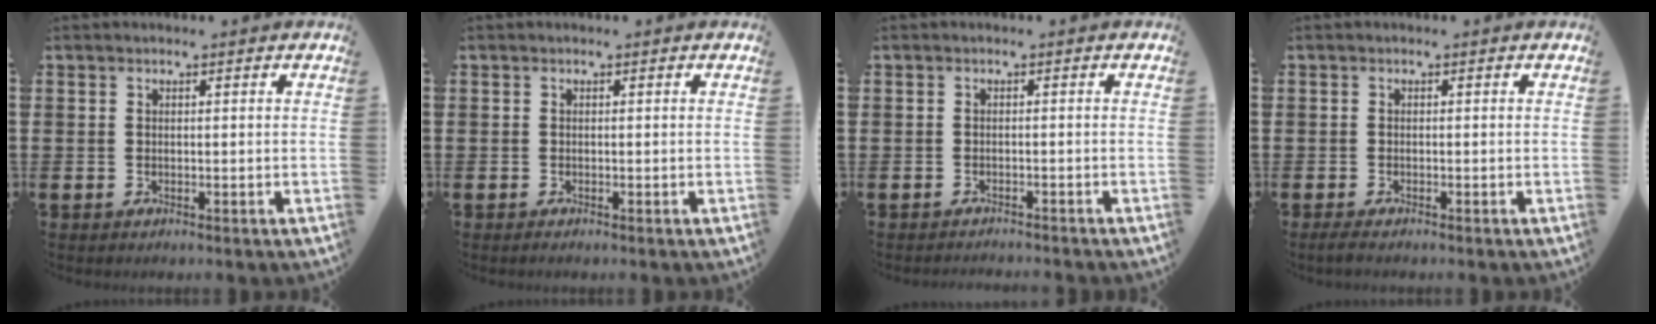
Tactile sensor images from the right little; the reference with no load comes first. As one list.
[{"total": 0.0}, {"total": 0.9, "force": [-0.9, -0.1, 0.0], "torque": [0.000, -0.001, -0.018]}, {"total": 1.0, "force": [-0.6, 0.1, 0.7], "torque": [-0.014, -0.002, -0.012]}]